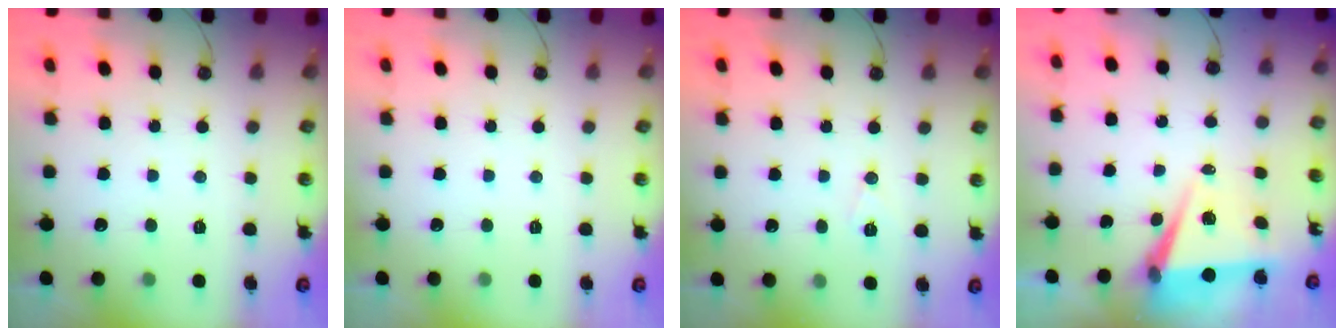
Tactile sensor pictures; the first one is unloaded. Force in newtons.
{"total": 0.0}
{"total": 5.5, "press": 3.3, "slide": 4.4}
{"total": 7.8, "press": 6.4, "slide": 4.5}